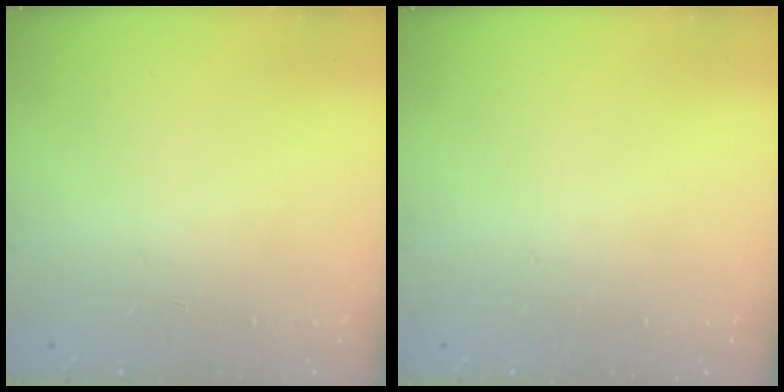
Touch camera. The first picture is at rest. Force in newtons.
{"total": 0.0}